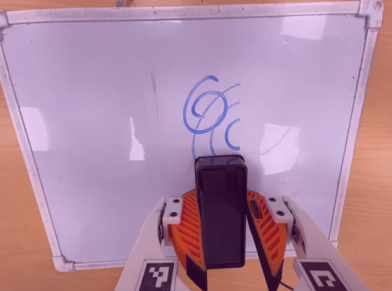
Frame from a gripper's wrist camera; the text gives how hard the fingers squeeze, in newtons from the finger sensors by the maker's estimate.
{"total": 8.2, "left": 8.6, "right": 7.9}